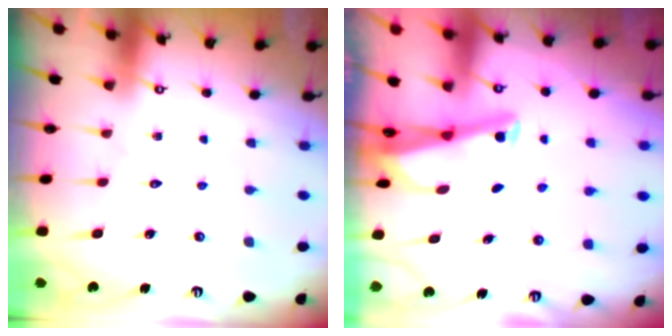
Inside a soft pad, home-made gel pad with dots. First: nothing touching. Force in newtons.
{"total": 2.6, "press": 2.6, "slide": 0.2}